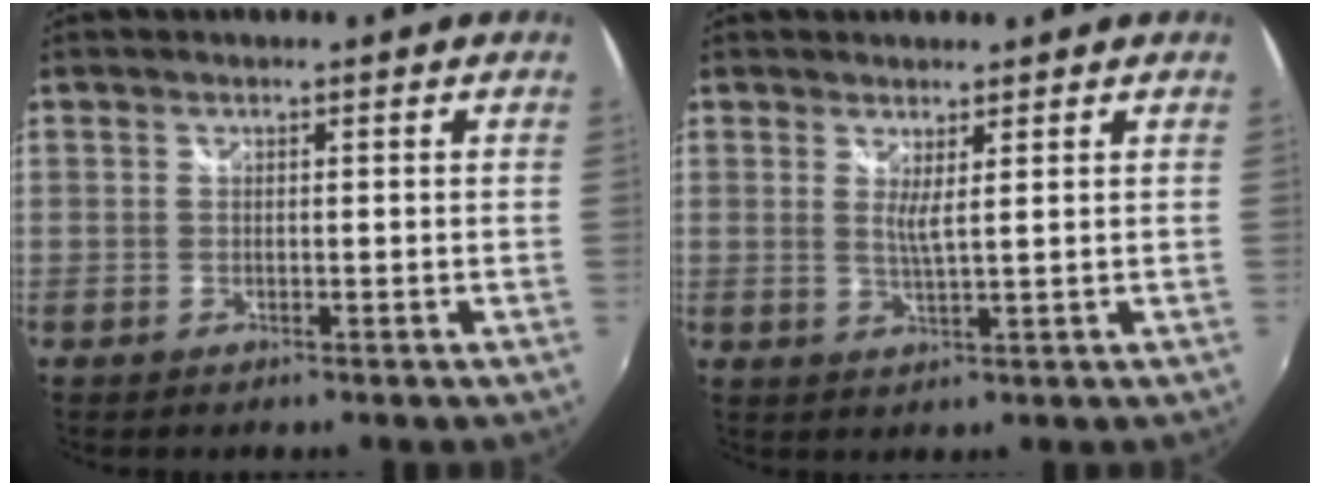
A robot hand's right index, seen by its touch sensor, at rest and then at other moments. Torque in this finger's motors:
{"motor_torque": [-0.24, 0.23, 0.01, 0.01]}